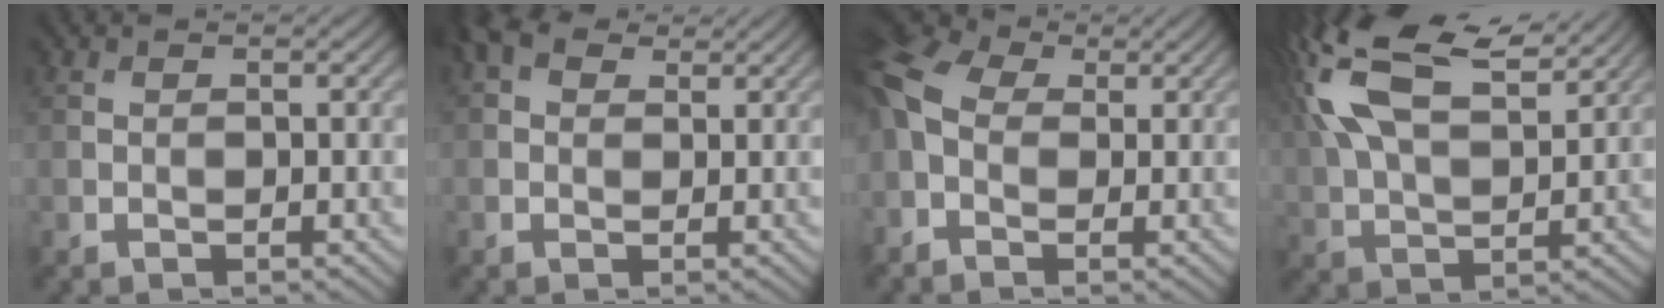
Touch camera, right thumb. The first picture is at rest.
{"total": 3.4, "force": [1.7, 2.3, 1.9], "torque": [-0.038, 0.009, 0.024]}
{"total": 9.0, "force": [0.0, 6.2, 6.5], "torque": [-0.179, 0.005, -0.009]}
{"total": 14.7, "force": [7.2, 6.6, 11.1], "torque": [-0.253, 0.029, 0.122]}